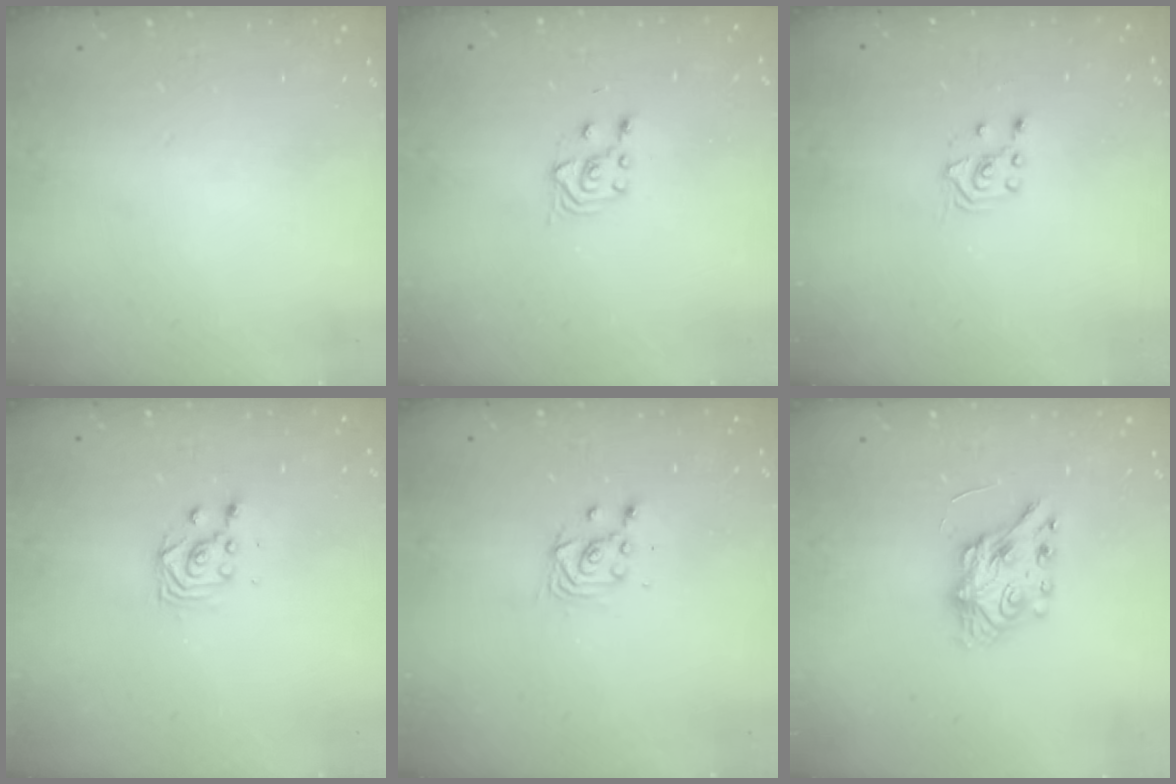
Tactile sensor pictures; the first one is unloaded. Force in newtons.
{"total": 3.8, "press": 3.6, "slide": 1.4}
{"total": 2.6, "press": 2.4, "slide": 0.8}
{"total": 2.8, "press": 2.8, "slide": 0.3}
{"total": 3.1, "press": 3.1, "slide": 0.3}
{"total": 7.2, "press": 7.1, "slide": 0.4}